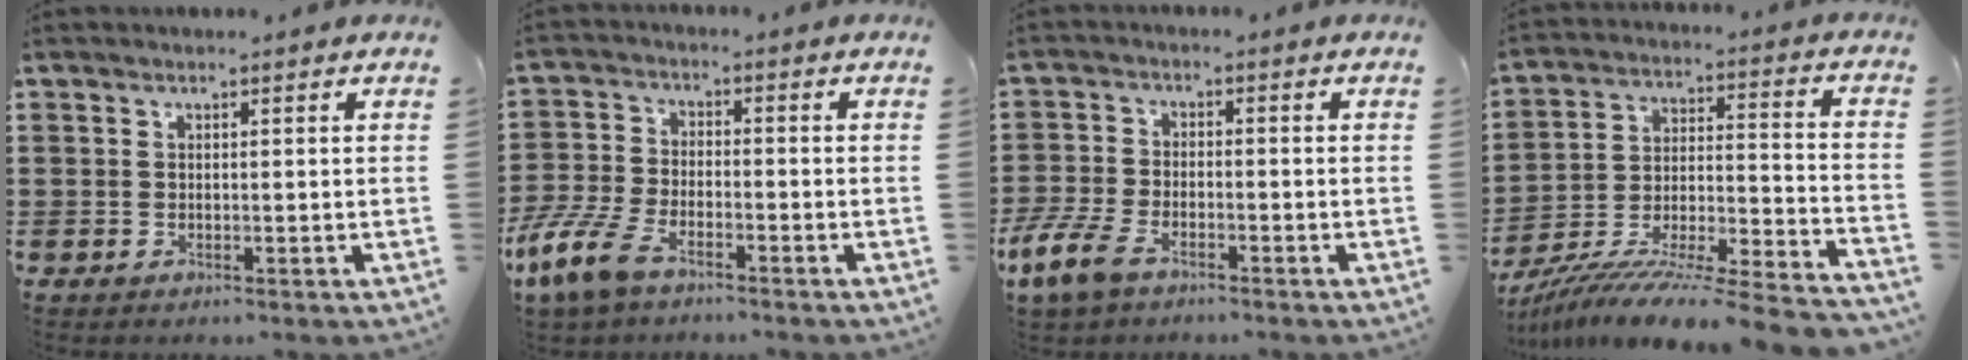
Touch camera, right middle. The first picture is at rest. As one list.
[{"total": 7.9, "force": [-5.6, 2.8, 4.9], "torque": [-0.131, -0.009, -0.113]}, {"total": 6.1, "force": [-4.1, 2.4, 3.9], "torque": [-0.113, -0.009, -0.086]}, {"total": 10.1, "force": [-9.0, -1.2, 4.3], "torque": [-0.066, -0.007, -0.181]}]